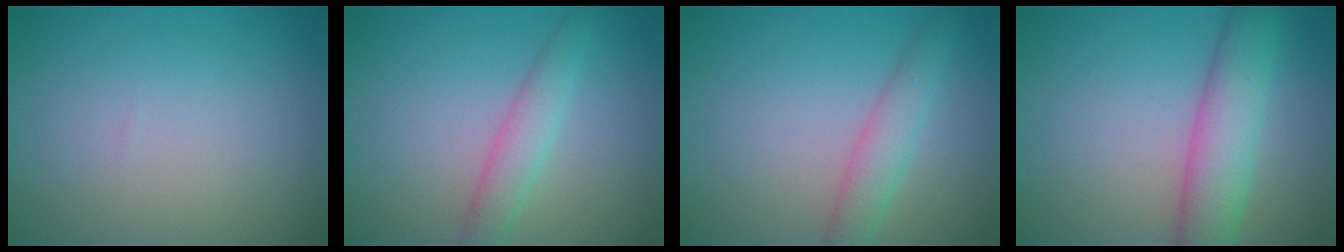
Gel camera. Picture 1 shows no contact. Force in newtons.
{"total": 2.7, "press": 2.7, "slide": 0.1}
{"total": 2.7, "press": 2.7, "slide": 0.2}
{"total": 5.5, "press": 5.5, "slide": 0.1}